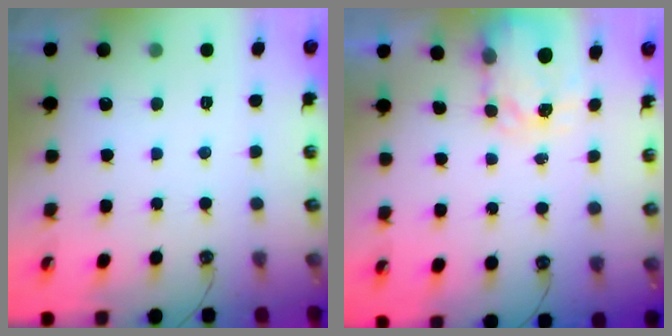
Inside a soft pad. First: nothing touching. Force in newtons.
{"total": 3.6, "press": 3.6, "slide": 0.5}